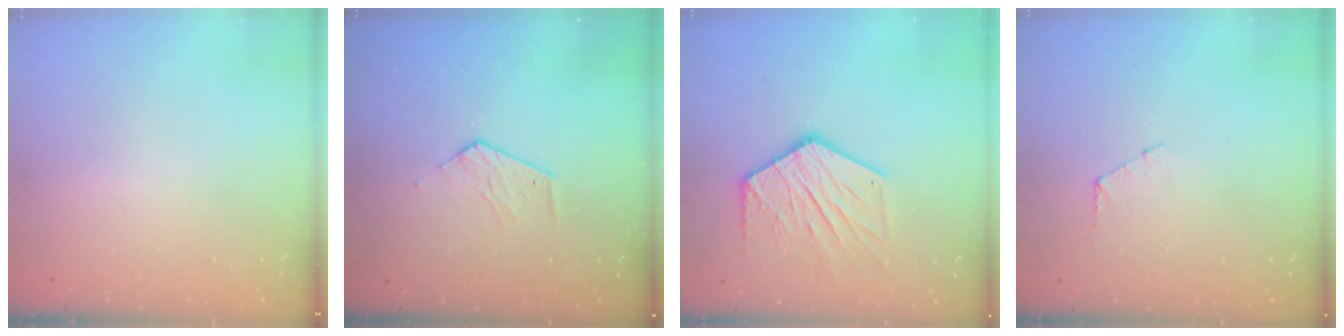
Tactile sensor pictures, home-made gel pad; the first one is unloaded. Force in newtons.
{"total": 3.9, "press": 3.9, "slide": 0.3}
{"total": 15.4, "press": 15.4, "slide": 1.0}
{"total": 4.6, "press": 4.6, "slide": 0.4}